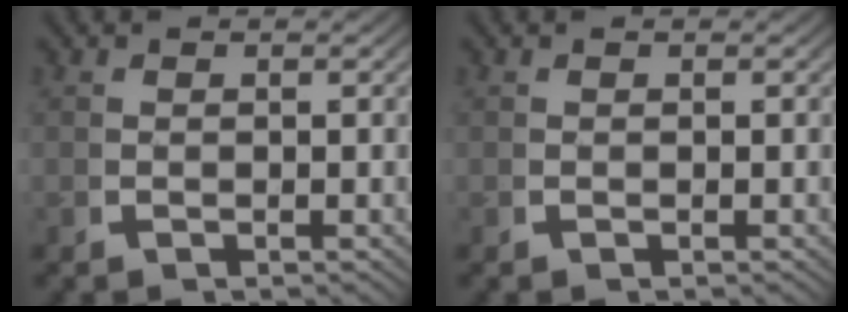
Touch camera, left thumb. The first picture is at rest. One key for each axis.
{"total": 0.0}